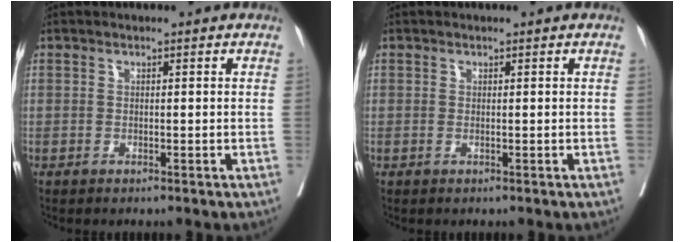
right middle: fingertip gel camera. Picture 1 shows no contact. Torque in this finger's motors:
{"motor_torque": [-0.07, 0.02, -0.03, 0.00]}